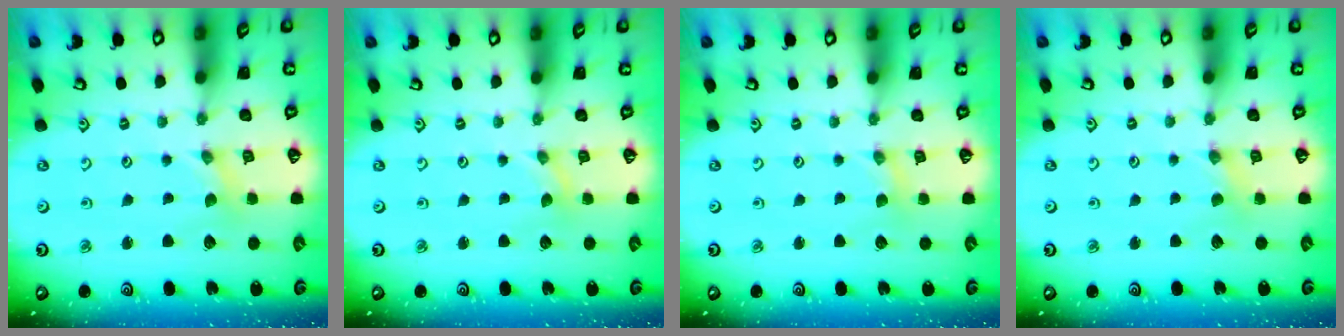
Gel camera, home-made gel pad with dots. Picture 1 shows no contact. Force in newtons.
{"total": 0.0}
{"total": 0.8, "press": 0.8, "slide": 0.2}
{"total": 1.8, "press": 1.8, "slide": 0.3}